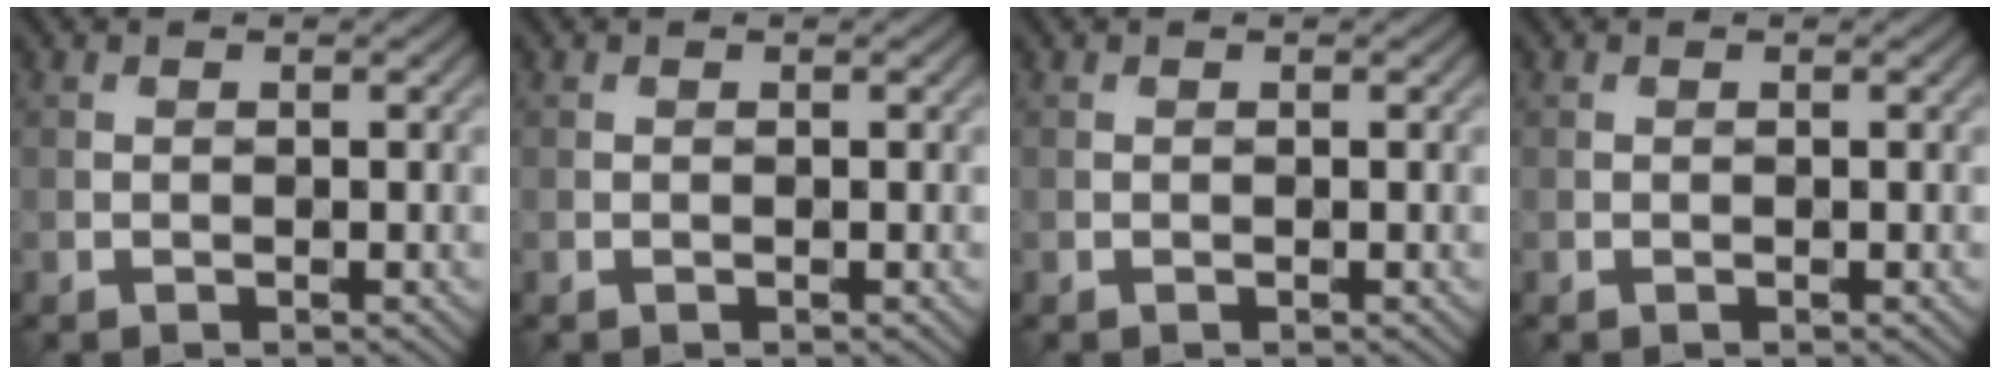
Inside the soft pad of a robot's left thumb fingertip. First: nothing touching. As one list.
[{"total": 0.0}, {"total": 0.0}, {"total": 0.0}]